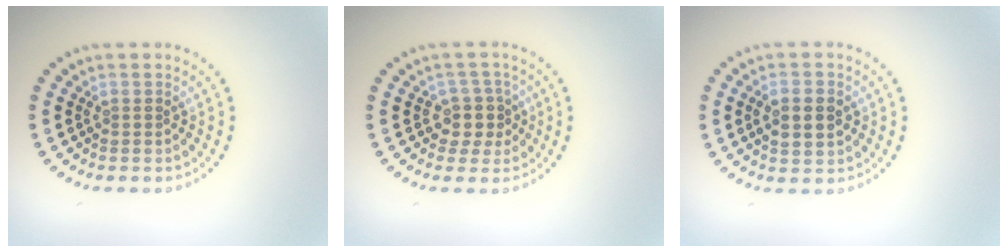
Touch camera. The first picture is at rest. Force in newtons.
{"total": 2.4, "press": 2.0, "slide": 1.4}
{"total": 2.9, "press": 2.9, "slide": 0.2}